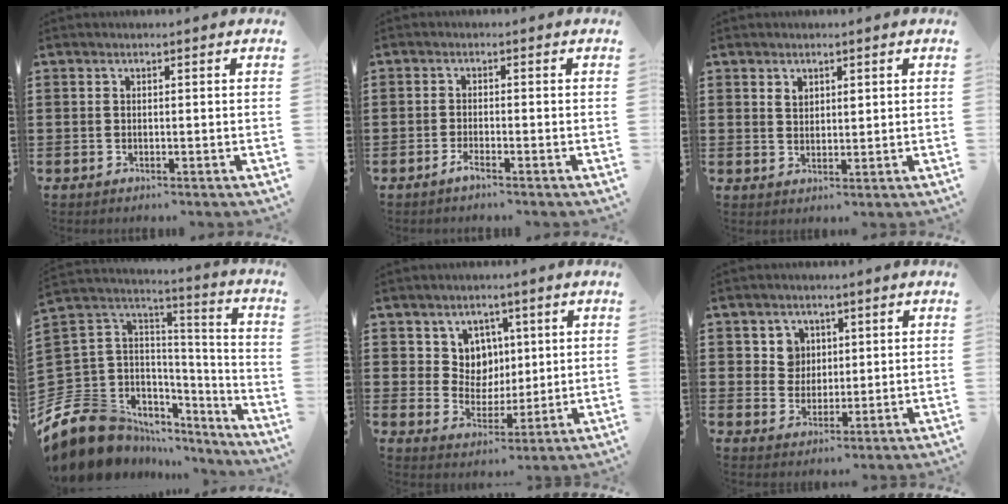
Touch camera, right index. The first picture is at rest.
{"total": 1.7, "force": [-1.3, -0.1, 1.0], "torque": [-0.020, -0.007, -0.023]}
{"total": 1.6, "force": [1.2, 0.9, 0.4], "torque": [-0.003, 0.001, 0.021]}
{"total": 13.9, "force": [-9.1, 9.1, 5.1], "torque": [-0.158, 0.005, -0.166]}
{"total": 6.2, "force": [2.9, 5.4, 1.0], "torque": [-0.045, 0.000, 0.053]}
{"total": 4.1, "force": [1.7, 3.6, 0.9], "torque": [-0.028, 0.009, 0.030]}